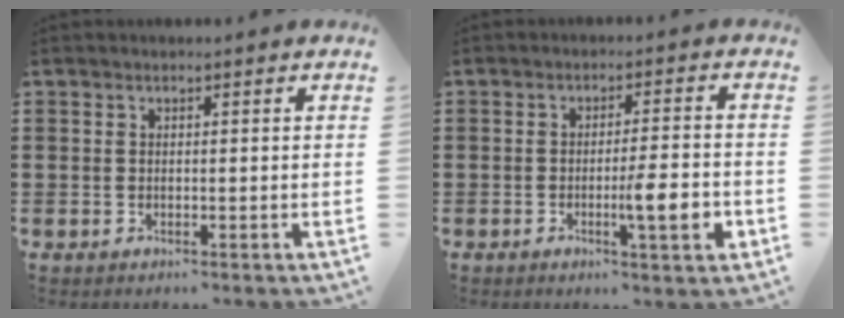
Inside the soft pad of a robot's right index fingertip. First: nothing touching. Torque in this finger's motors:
{"motor_torque": [1.56, -0.17, 0.38, 0.10]}